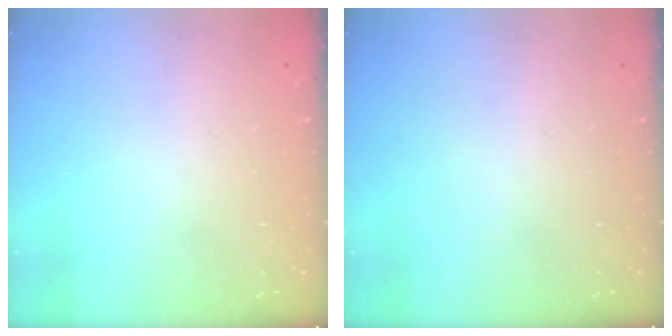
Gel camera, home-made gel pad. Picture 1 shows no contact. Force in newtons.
{"total": 0.0}